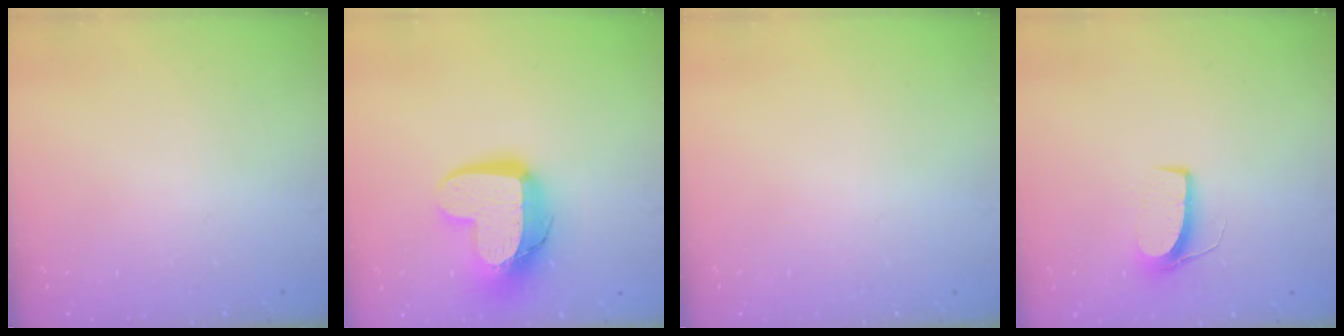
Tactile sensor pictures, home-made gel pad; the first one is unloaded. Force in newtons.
{"total": 15.1, "press": 15.0, "slide": 1.4}
{"total": 0.0}
{"total": 7.0, "press": 7.0, "slide": 0.4}